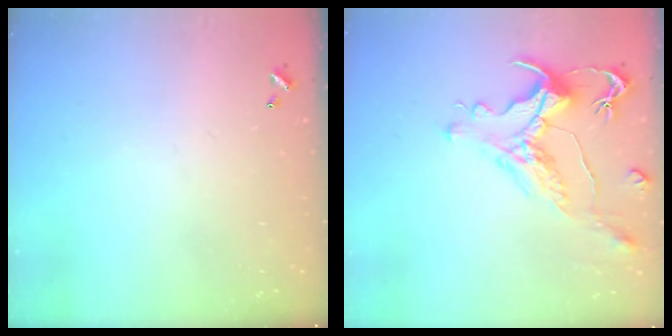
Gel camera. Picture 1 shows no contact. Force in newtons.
{"total": 1.4, "press": 0.2, "slide": 1.4}